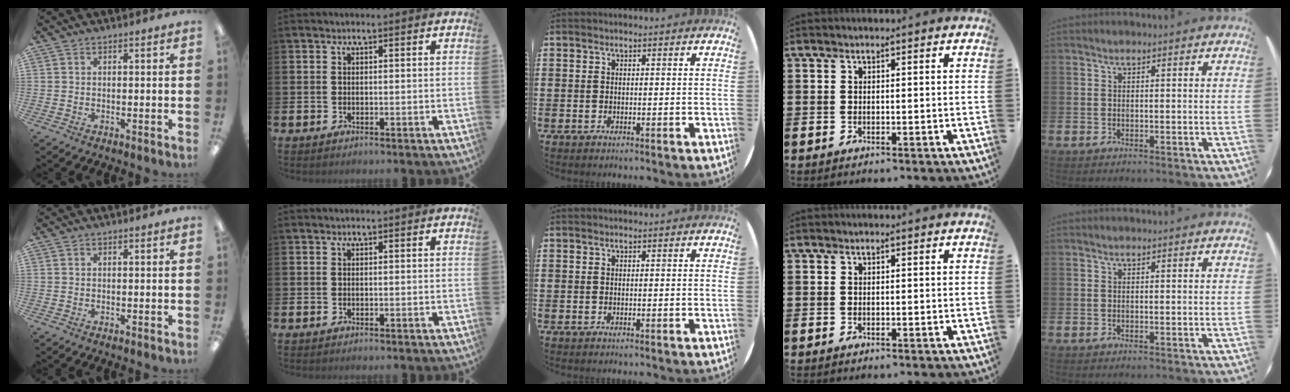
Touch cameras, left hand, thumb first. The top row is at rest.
{}